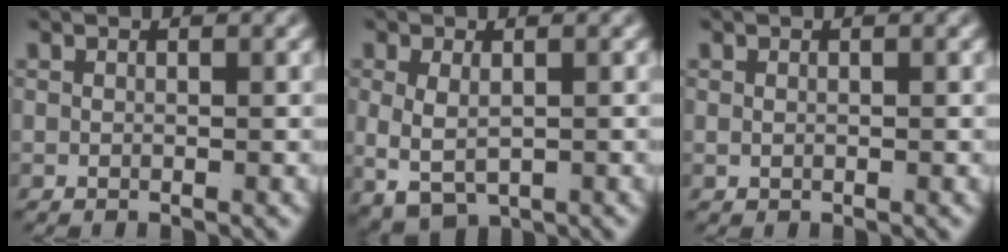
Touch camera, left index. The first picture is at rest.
{"total": 5.3, "force": [-0.9, 4.0, 3.3], "torque": [-0.081, -0.029, 0.005]}
{"total": 0.0}